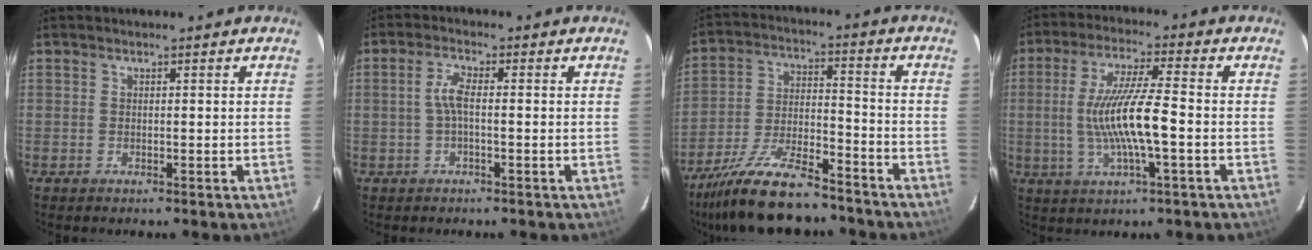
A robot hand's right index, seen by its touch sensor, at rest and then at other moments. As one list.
[{"total": 3.1, "force": [-0.4, 0.7, 3.0], "torque": [-0.064, 0.007, -0.007]}, {"total": 17.8, "force": [-14.8, 4.6, 8.9], "torque": [-0.182, -0.021, -0.246]}, {"total": 11.6, "force": [-1.8, 1.0, 11.4], "torque": [-0.221, -0.004, -0.031]}]